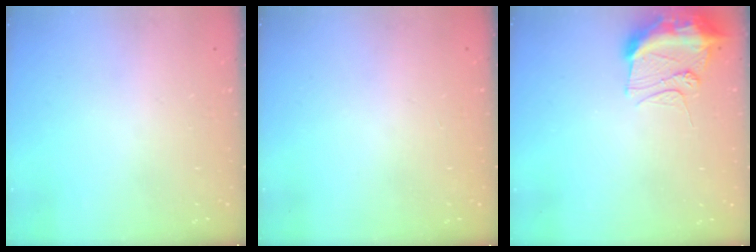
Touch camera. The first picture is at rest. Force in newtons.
{"total": 0.0}
{"total": 9.9, "press": 9.8, "slide": 1.4}